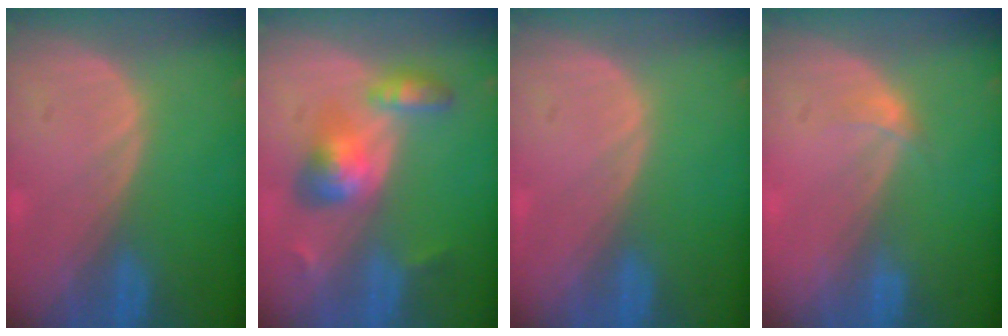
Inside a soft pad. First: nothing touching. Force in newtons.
{"total": 6.2, "press": 6.1, "slide": 1.0}
{"total": 0.0}
{"total": 1.2, "press": 1.2, "slide": 0.1}